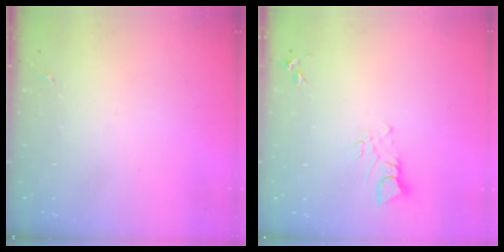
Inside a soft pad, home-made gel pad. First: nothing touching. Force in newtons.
{"total": 4.0, "press": 4.0, "slide": 0.4}